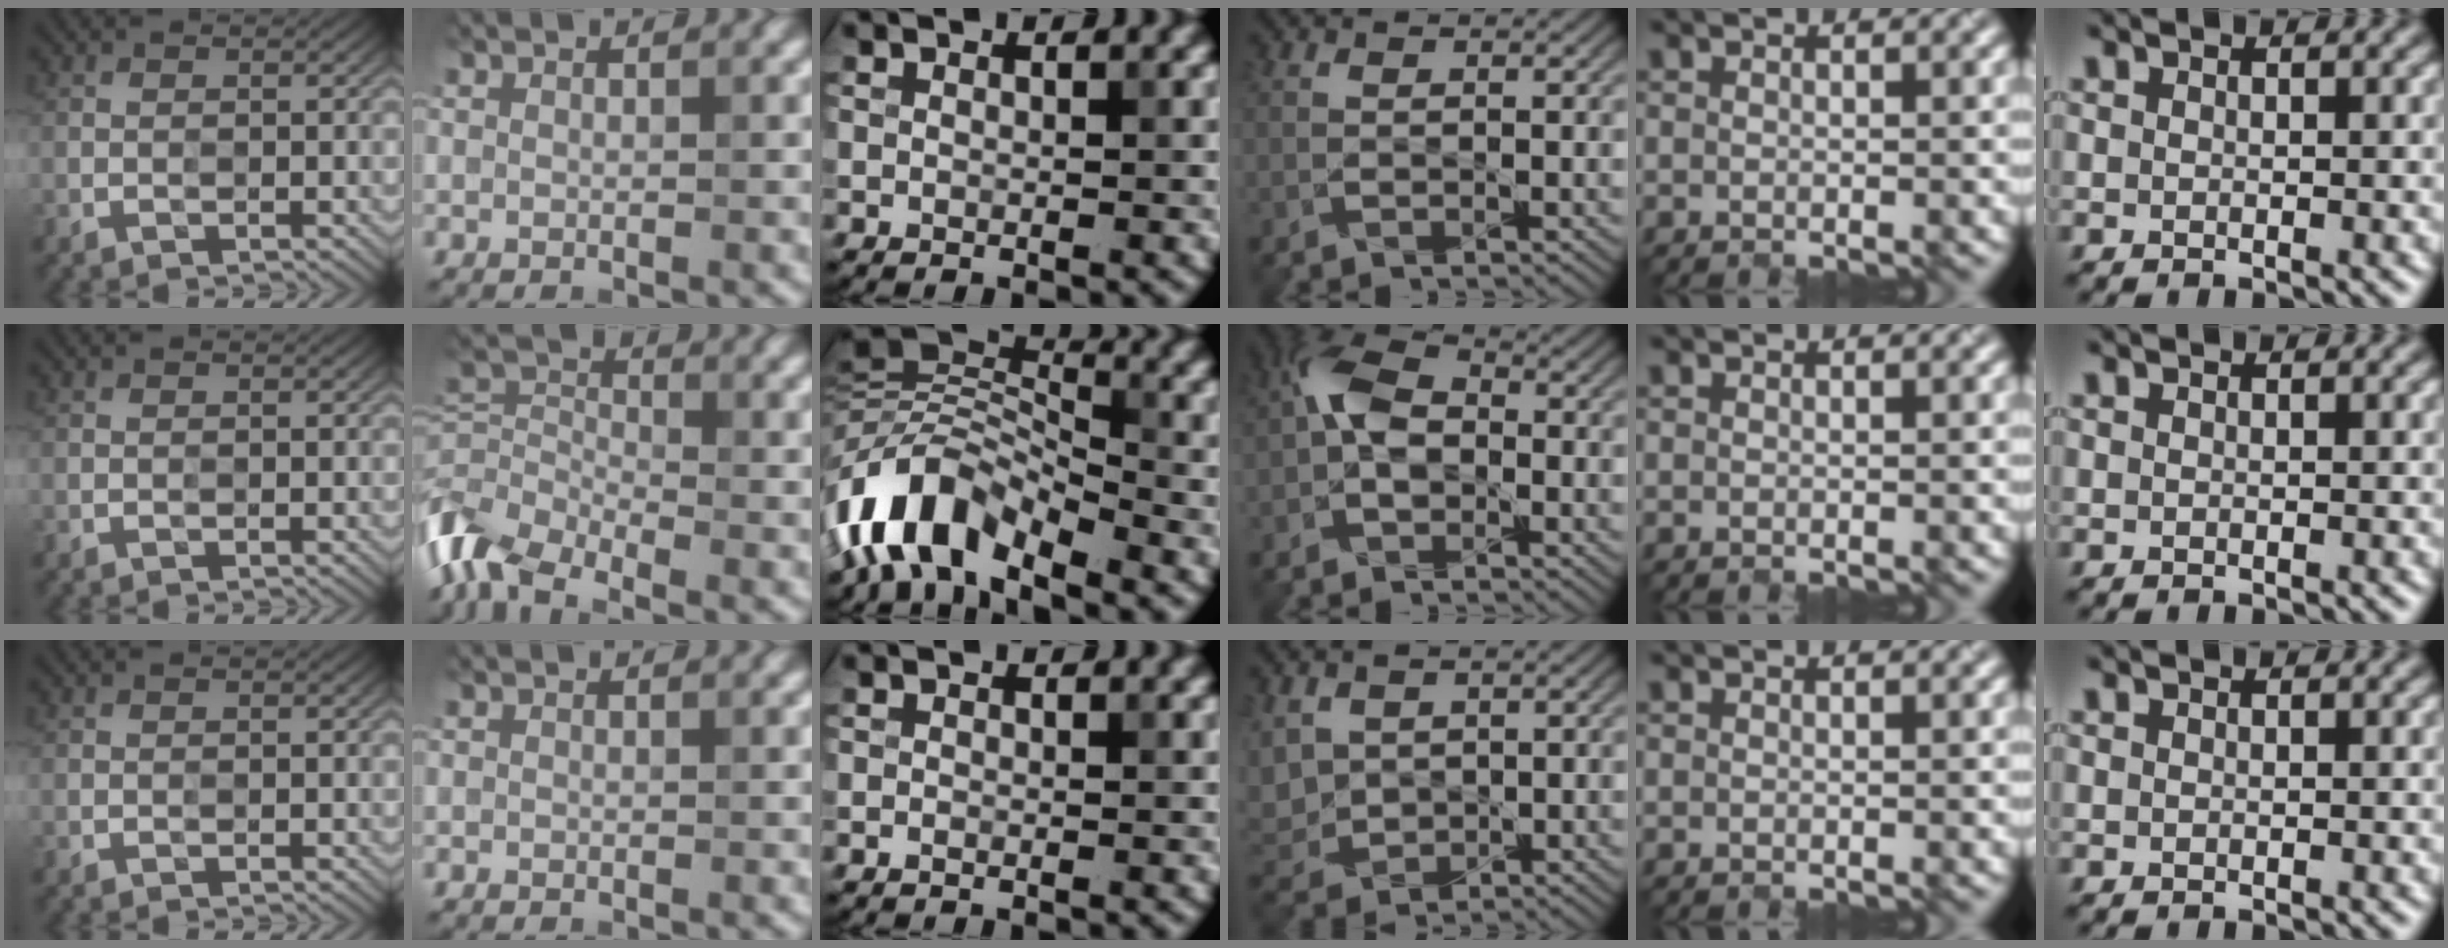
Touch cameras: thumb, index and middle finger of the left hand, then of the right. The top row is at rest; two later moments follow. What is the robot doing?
{"motion": "open", "object": "laptop"}